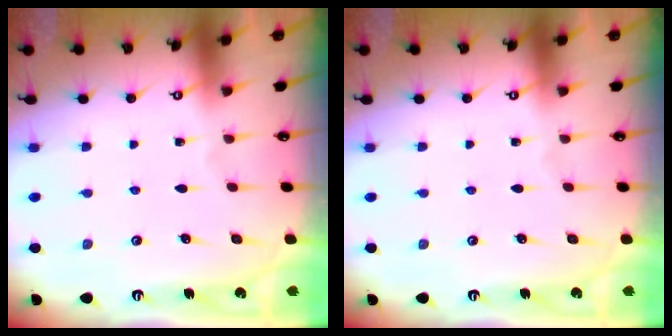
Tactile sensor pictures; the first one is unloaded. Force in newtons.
{"total": 0.0}